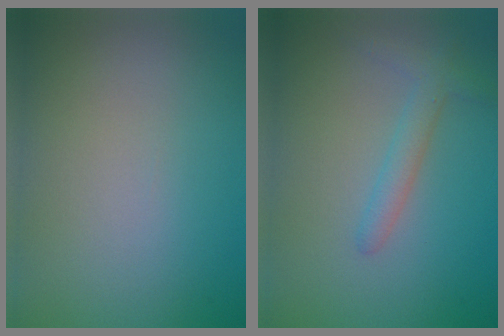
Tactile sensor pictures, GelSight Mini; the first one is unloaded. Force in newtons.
{"total": 2.1, "press": 2.1, "slide": 0.0}